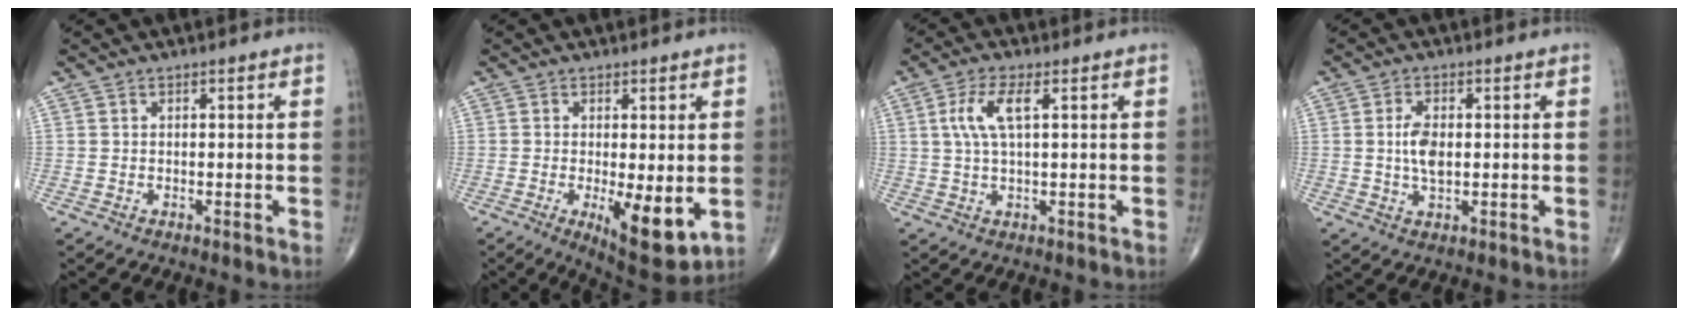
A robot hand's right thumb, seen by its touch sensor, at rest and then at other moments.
{"total": 10.0, "force": [-2.1, 3.5, 9.1], "torque": [-0.127, -0.025, -0.022]}
{"total": 6.1, "force": [1.6, 1.9, 5.5], "torque": [-0.133, 0.007, 0.035]}
{"total": 4.8, "force": [0.2, 2.5, 4.1], "torque": [-0.078, -0.001, 0.004]}